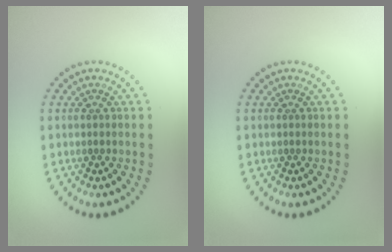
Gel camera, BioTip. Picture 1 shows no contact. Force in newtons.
{"total": 0.0}